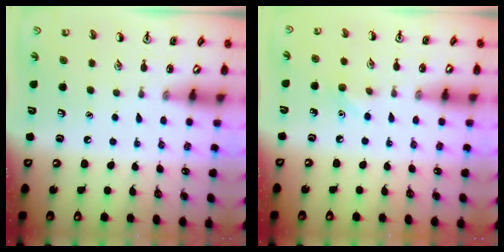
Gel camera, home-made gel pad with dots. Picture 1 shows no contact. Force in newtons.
{"total": 5.8, "press": 5.6, "slide": 1.8}